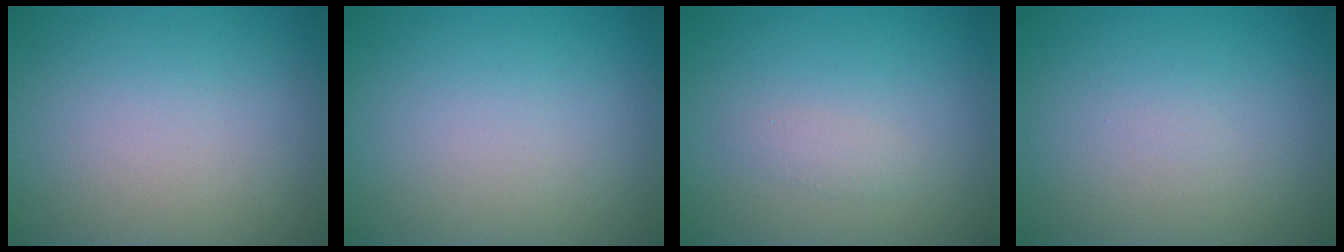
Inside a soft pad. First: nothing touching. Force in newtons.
{"total": 0.0}
{"total": 0.9, "press": 0.9, "slide": 0.0}
{"total": 0.0}